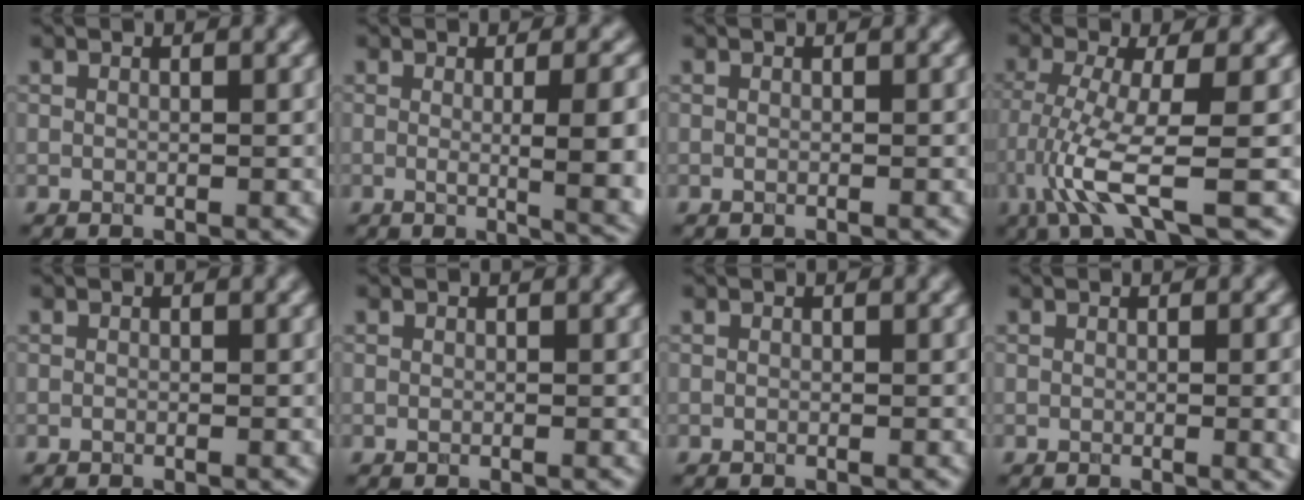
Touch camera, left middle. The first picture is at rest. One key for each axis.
{"total": 7.4, "fx": -0.4, "fy": 2.2, "fz": 7.1, "tx": -0.073, "ty": -0.002, "tz": 0.006}
{"total": 0.0}
{"total": 6.4, "fx": -2.7, "fy": 0.8, "fz": 5.7, "tx": -0.129, "ty": -0.008, "tz": -0.045}
{"total": 0.0}
{"total": 0.0}
{"total": 0.0}
{"total": 3.1, "fx": -0.2, "fy": 1.2, "fz": 2.9, "tx": -0.017, "ty": 0.008, "tz": 0.003}